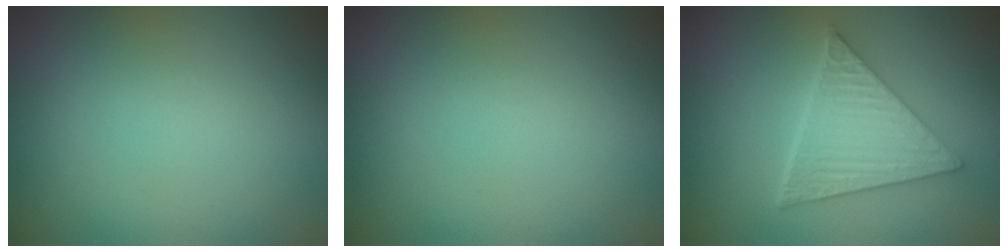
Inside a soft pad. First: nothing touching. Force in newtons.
{"total": 0.0}
{"total": 5.6, "press": 4.5, "slide": 3.4}